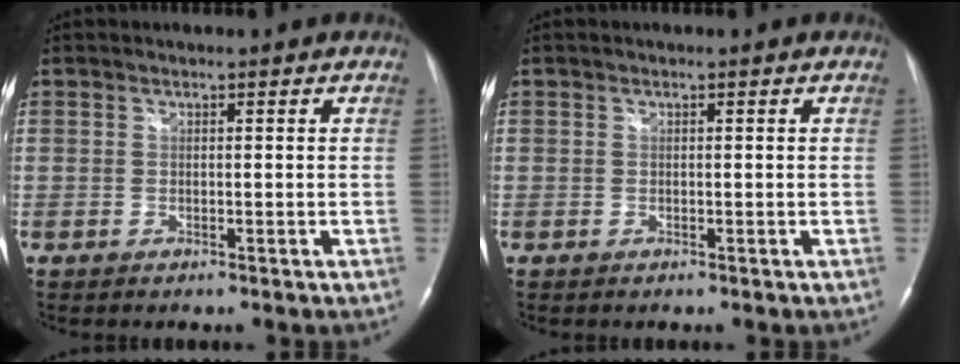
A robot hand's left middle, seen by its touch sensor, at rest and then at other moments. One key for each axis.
{"total": 0.0}